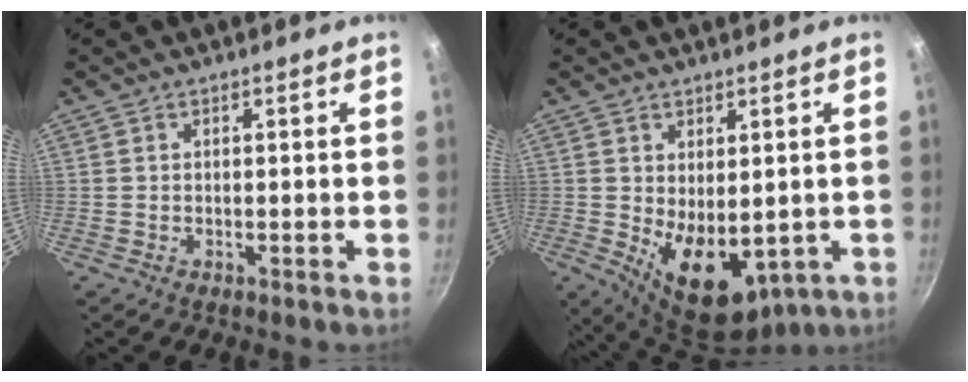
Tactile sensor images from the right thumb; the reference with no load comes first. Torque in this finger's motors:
{"motor_torque": [-0.60, 1.37, 0.01, 0.07, 0.43]}